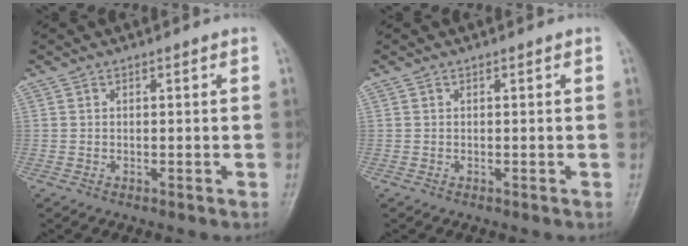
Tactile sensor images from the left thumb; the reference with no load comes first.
{"total": 0.0}